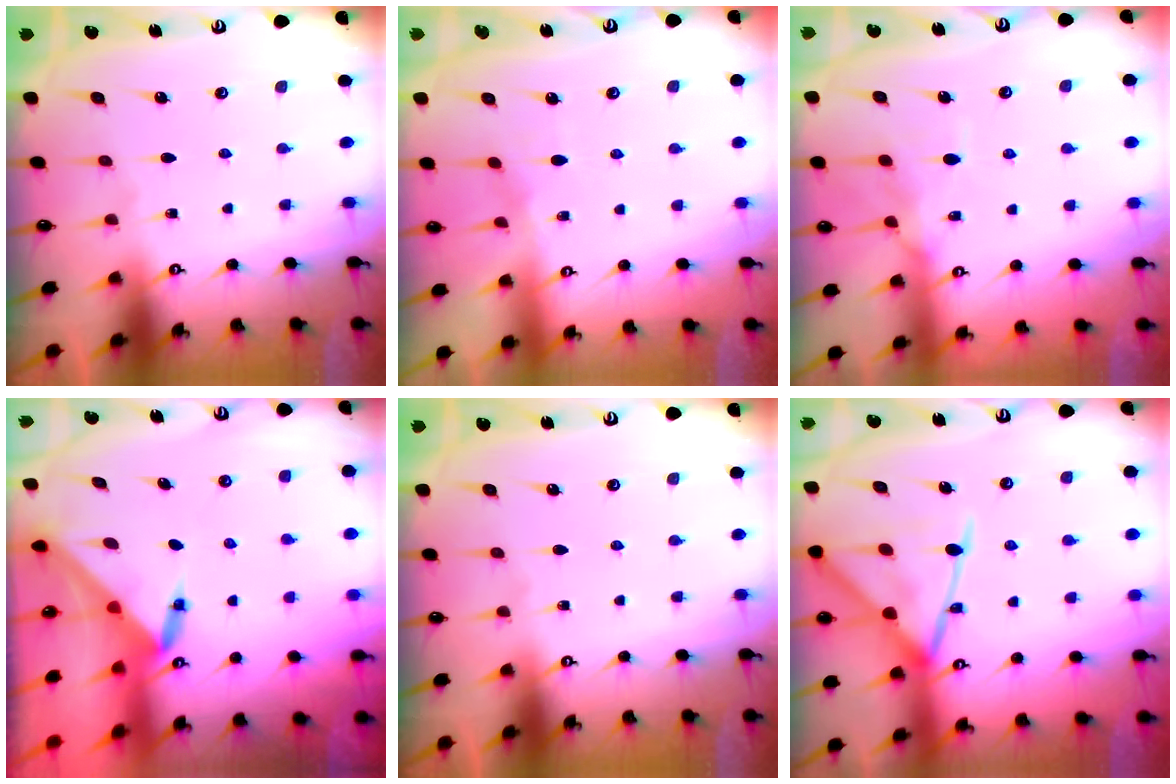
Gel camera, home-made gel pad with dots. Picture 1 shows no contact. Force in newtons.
{"total": 4.7, "press": 4.7, "slide": 0.7}
{"total": 10.8, "press": 10.8, "slide": 0.9}
{"total": 3.5, "press": 3.4, "slide": 0.3}
{"total": 0.0}
{"total": 16.9, "press": 16.8, "slide": 1.4}